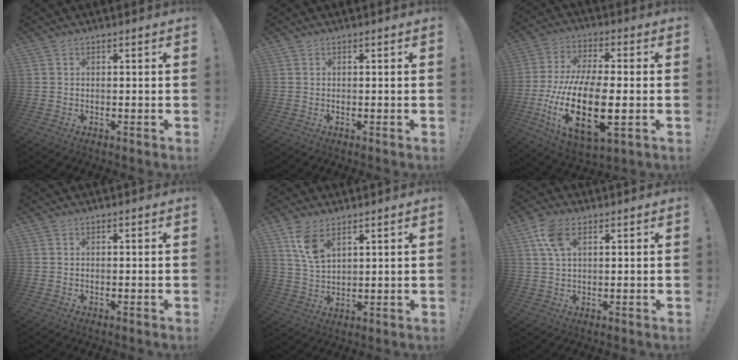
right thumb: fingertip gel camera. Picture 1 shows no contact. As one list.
[{"total": 0.0}, {"total": 22.8, "force": [-4.3, 10.3, 19.9], "torque": [-0.396, 0.004, -0.063]}, {"total": 0.0}, {"total": 8.2, "force": [4.9, 4.0, 5.2], "torque": [-0.088, -0.019, 0.091]}, {"total": 7.8, "force": [3.2, 3.9, 5.9], "torque": [-0.118, 0.000, 0.062]}]